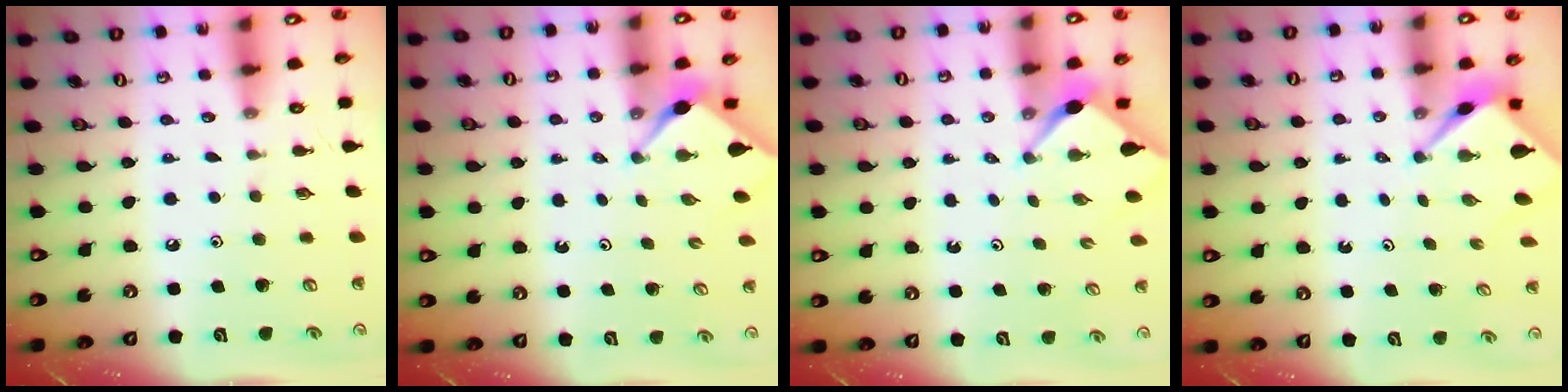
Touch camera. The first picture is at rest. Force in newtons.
{"total": 3.1, "press": 3.1, "slide": 0.2}
{"total": 2.6, "press": 2.5, "slide": 0.3}
{"total": 2.6, "press": 2.6, "slide": 0.2}